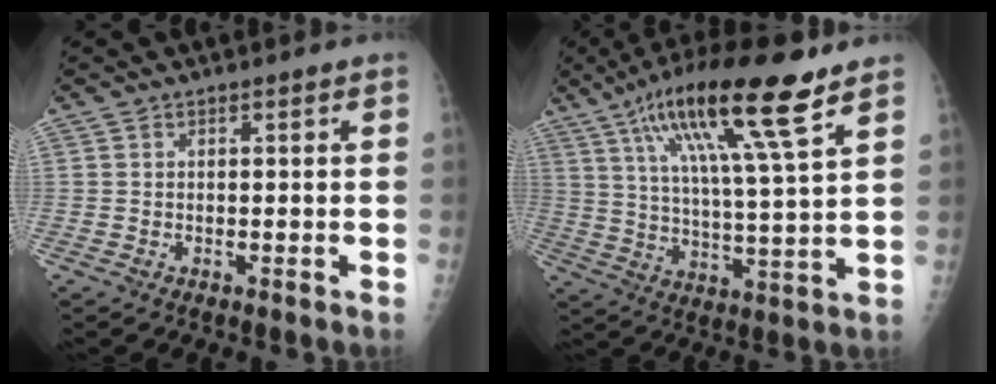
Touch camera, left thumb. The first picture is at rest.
{"total": 19.0, "force": [10.9, 2.6, 15.3], "torque": [-0.260, -0.030, 0.188]}